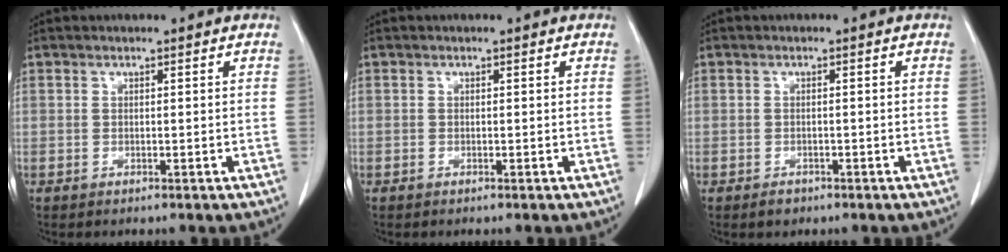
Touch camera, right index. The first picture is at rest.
{"total": 0.0}
{"total": 2.5, "force": [-1.5, 1.8, 1.0], "torque": [-0.019, 0.001, -0.014]}